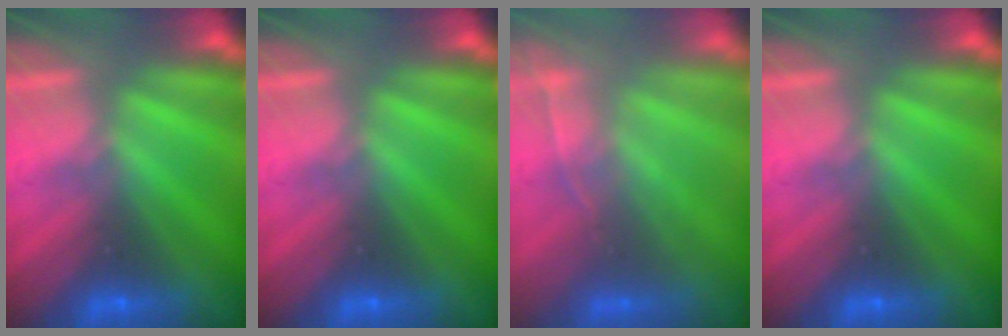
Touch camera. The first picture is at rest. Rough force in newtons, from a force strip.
{"total": 0.0}
{"total": 1.8}
{"total": 0.0}